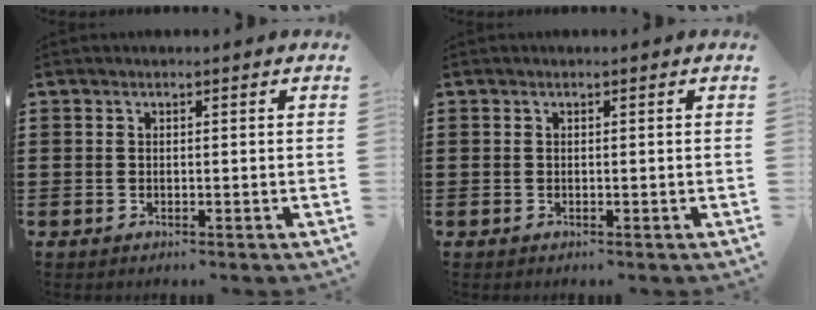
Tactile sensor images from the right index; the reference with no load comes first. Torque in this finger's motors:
{"motor_torque": [0.00, 0.00, 0.00, -0.01]}